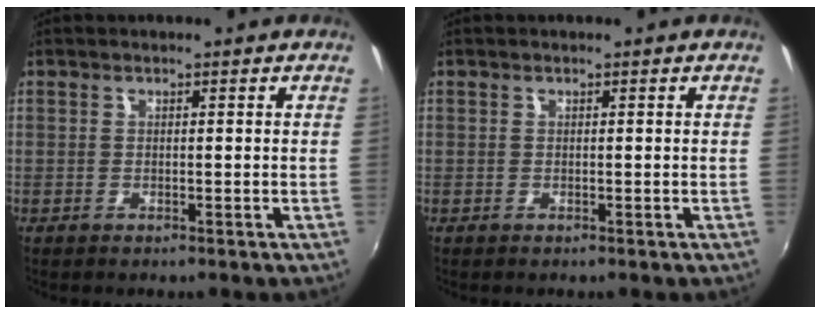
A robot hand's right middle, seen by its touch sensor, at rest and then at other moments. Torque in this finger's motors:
{"motor_torque": [0.01, -0.05, 0.01, 0.00]}